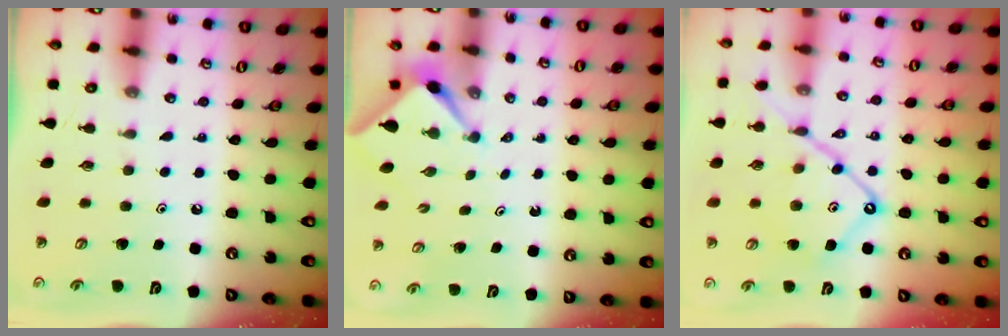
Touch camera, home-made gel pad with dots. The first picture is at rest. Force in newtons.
{"total": 2.1, "press": 2.1, "slide": 0.2}
{"total": 14.6, "press": 14.5, "slide": 1.2}